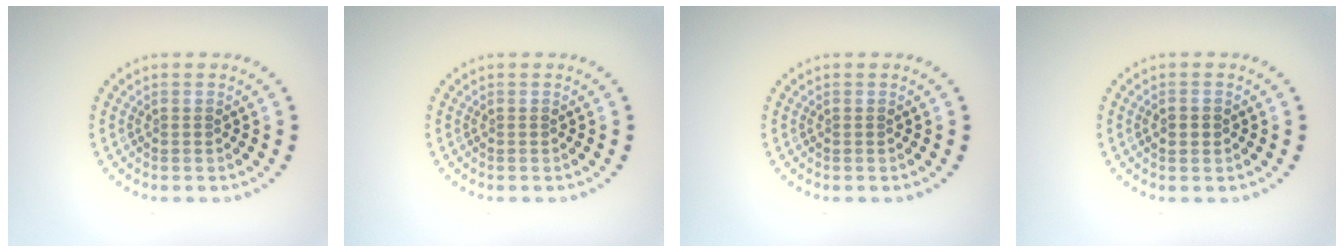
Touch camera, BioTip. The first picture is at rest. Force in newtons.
{"total": 0.0}
{"total": 0.0}
{"total": 1.7, "press": 1.7, "slide": 0.1}